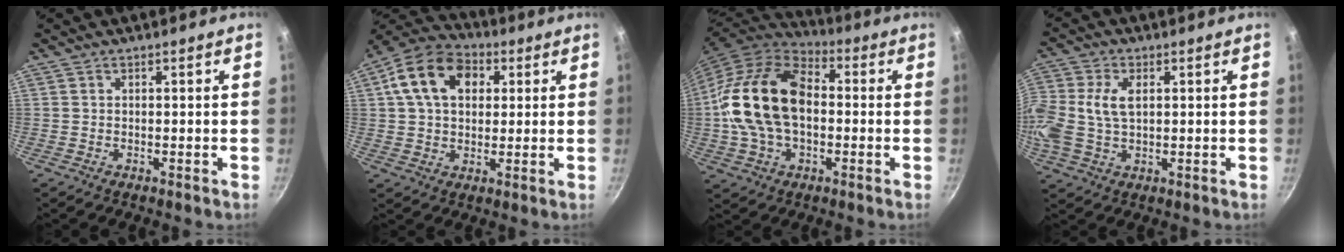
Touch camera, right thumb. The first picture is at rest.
{"total": 14.5, "force": [4.1, 10.3, 9.2], "torque": [-0.139, 0.017, 0.053]}
{"total": 21.2, "force": [-0.2, 13.9, 16.0], "torque": [-0.289, 0.036, -0.012]}
{"total": 12.7, "force": [1.7, 8.4, 9.4], "torque": [-0.214, 0.016, 0.026]}